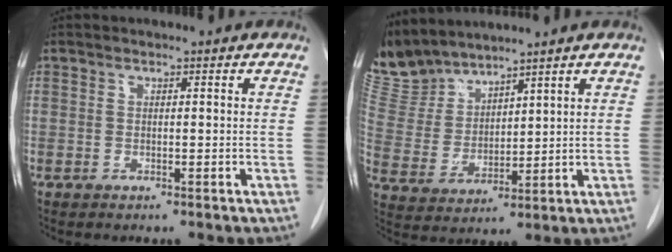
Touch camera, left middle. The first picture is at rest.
{"total": 8.5, "force": [8.4, 1.0, 0.7], "torque": [-0.037, 0.011, 0.194]}